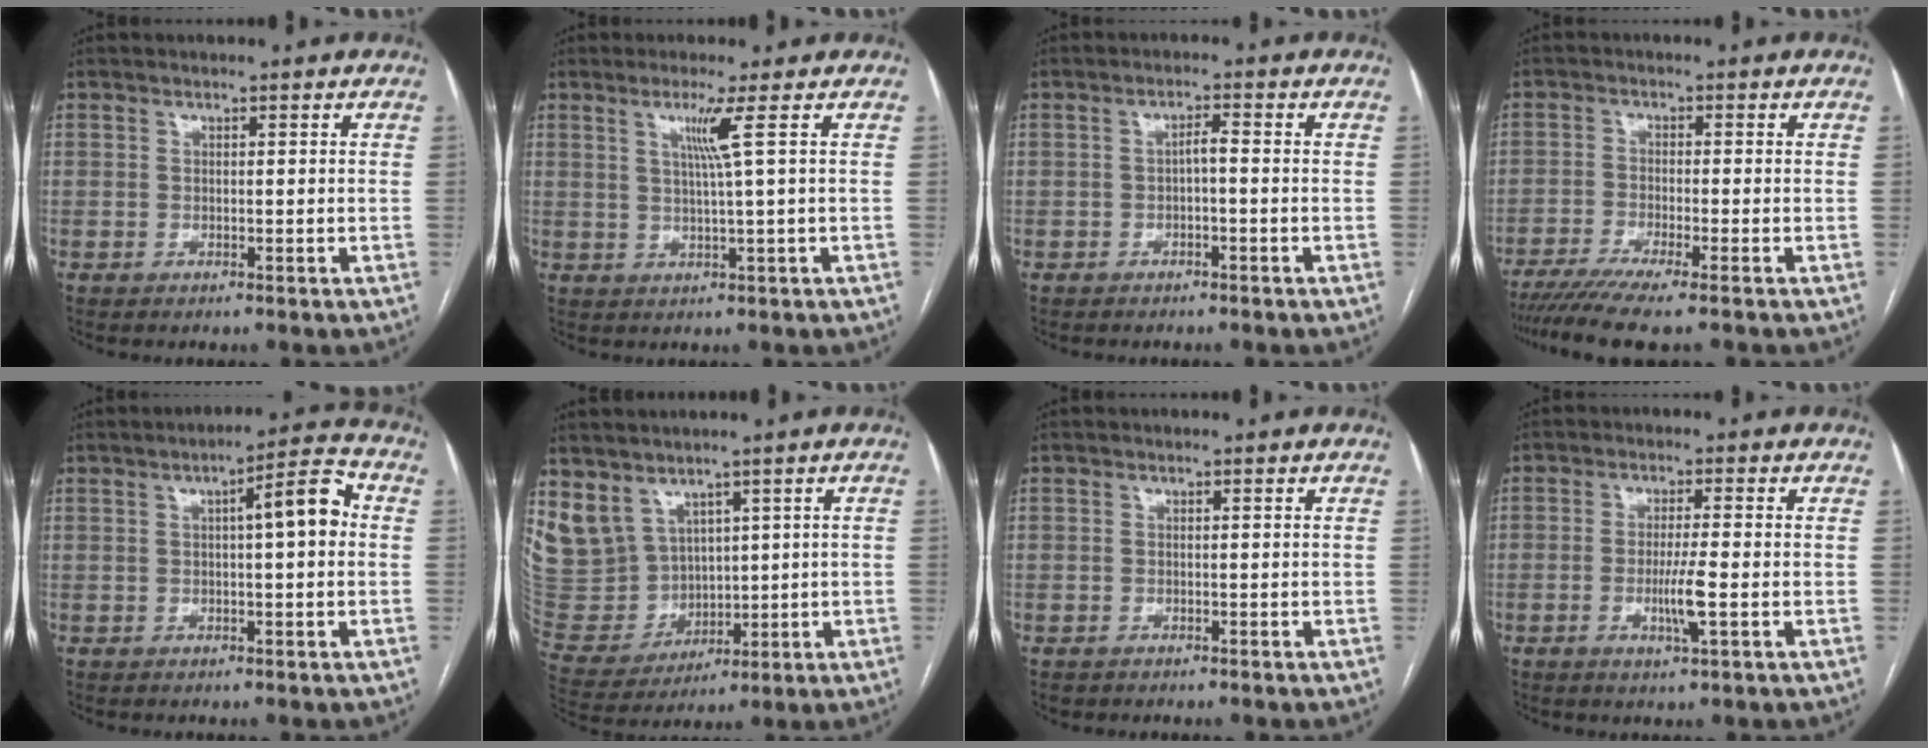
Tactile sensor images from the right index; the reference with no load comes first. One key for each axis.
{"total": 3.8, "fx": 1.4, "fy": -1.5, "fz": 3.2, "tx": -0.067, "ty": -0.008, "tz": 0.031}
{"total": 1.7, "fx": -0.4, "fy": 0.4, "fz": 1.7, "tx": -0.028, "ty": 0.005, "tz": -0.008}
{"total": 8.7, "fx": -7.1, "fy": -0.5, "fz": 5.0, "tx": -0.074, "ty": -0.018, "tz": -0.113}
{"total": 7.0, "fx": 0.9, "fy": 1.2, "fz": 6.8, "tx": -0.098, "ty": 0.024, "tz": 0.008}
{"total": 12.8, "fx": 6.4, "fy": 10.6, "fz": 3.3, "tx": -0.104, "ty": 0.043, "tz": 0.164}
{"total": 0.9, "fx": -0.5, "fy": 0.7, "fz": -0.1, "tx": -0.008, "ty": 0.004, "tz": -0.007}
{"total": 4.7, "fx": -1.2, "fy": -0.1, "fz": 4.5, "tx": -0.085, "ty": -0.007, "tz": -0.021}